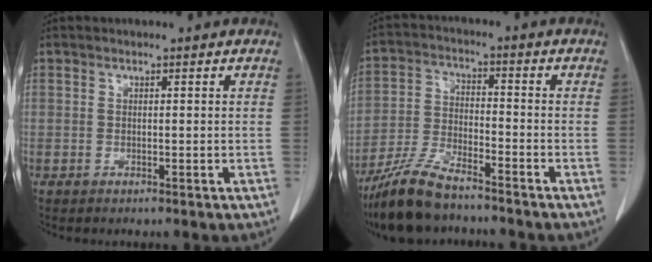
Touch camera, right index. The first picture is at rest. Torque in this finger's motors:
{"motor_torque": [0.37, -0.33, 0.24, 0.07]}